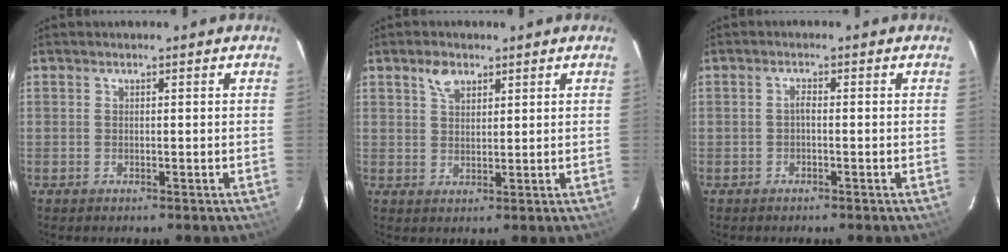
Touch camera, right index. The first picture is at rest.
{"total": 3.7, "force": [2.3, 2.2, 2.0], "torque": [-0.032, 0.011, 0.042]}
{"total": 1.0, "force": [-0.4, 0.3, 0.9], "torque": [-0.016, 0.007, -0.010]}